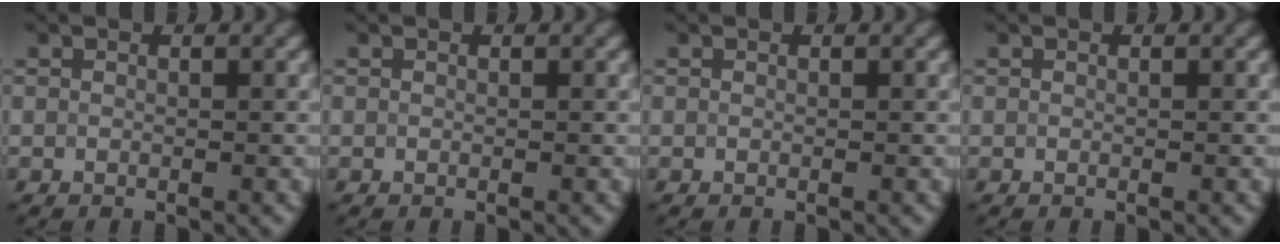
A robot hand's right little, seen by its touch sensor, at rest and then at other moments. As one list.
[{"total": 0.0}, {"total": 0.0}, {"total": 0.0}]